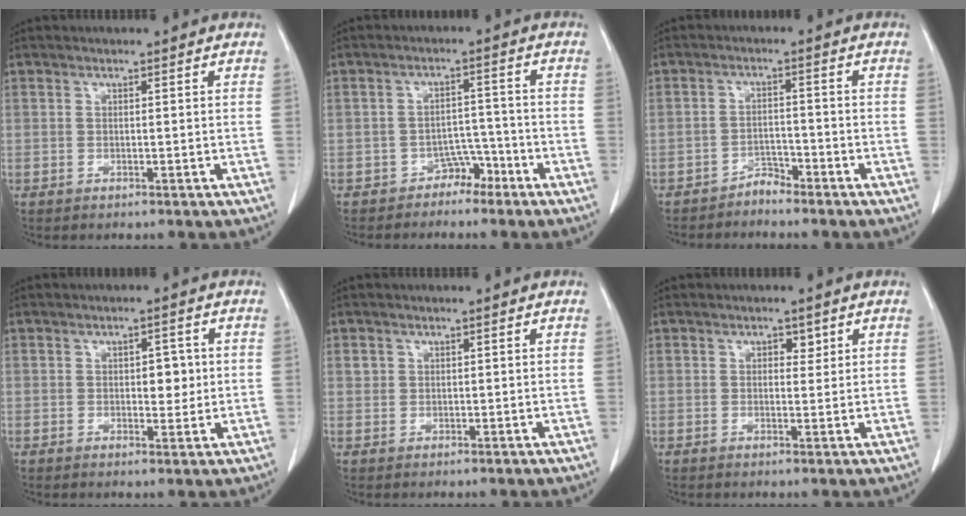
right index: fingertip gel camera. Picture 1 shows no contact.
{"total": 3.4, "force": [-2.7, 2.0, 0.8], "torque": [-0.005, 0.011, -0.042]}
{"total": 2.4, "force": [-2.3, 0.5, 0.2], "torque": [0.004, -0.001, -0.040]}
{"total": 3.3, "force": [0.3, 1.9, 2.8], "torque": [-0.030, 0.001, 0.006]}
{"total": 1.0, "force": [0.4, 0.9, 0.1], "torque": [0.008, 0.006, 0.004]}
{"total": 1.7, "force": [0.7, 1.1, 1.0], "torque": [-0.011, 0.001, 0.009]}